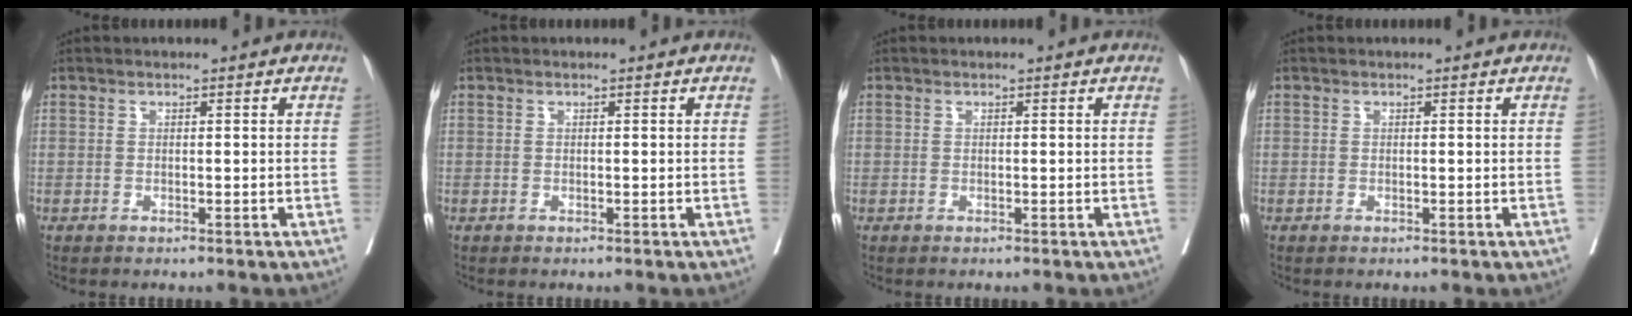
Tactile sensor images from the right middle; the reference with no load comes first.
{"total": 0.0}
{"total": 0.0}
{"total": 0.0}